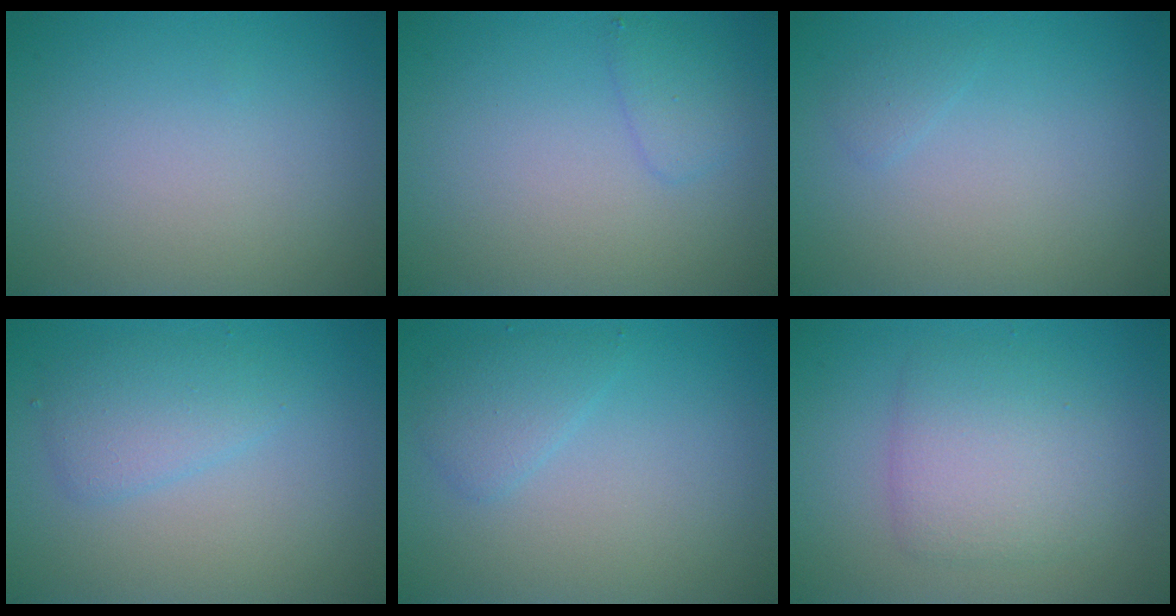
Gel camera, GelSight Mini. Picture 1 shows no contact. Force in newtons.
{"total": 1.4, "press": 1.4, "slide": 0.1}
{"total": 0.7, "press": 0.7, "slide": 0.0}
{"total": 2.6, "press": 2.6, "slide": 0.0}
{"total": 1.8, "press": 1.8, "slide": 0.1}
{"total": 3.9, "press": 3.9, "slide": 0.1}